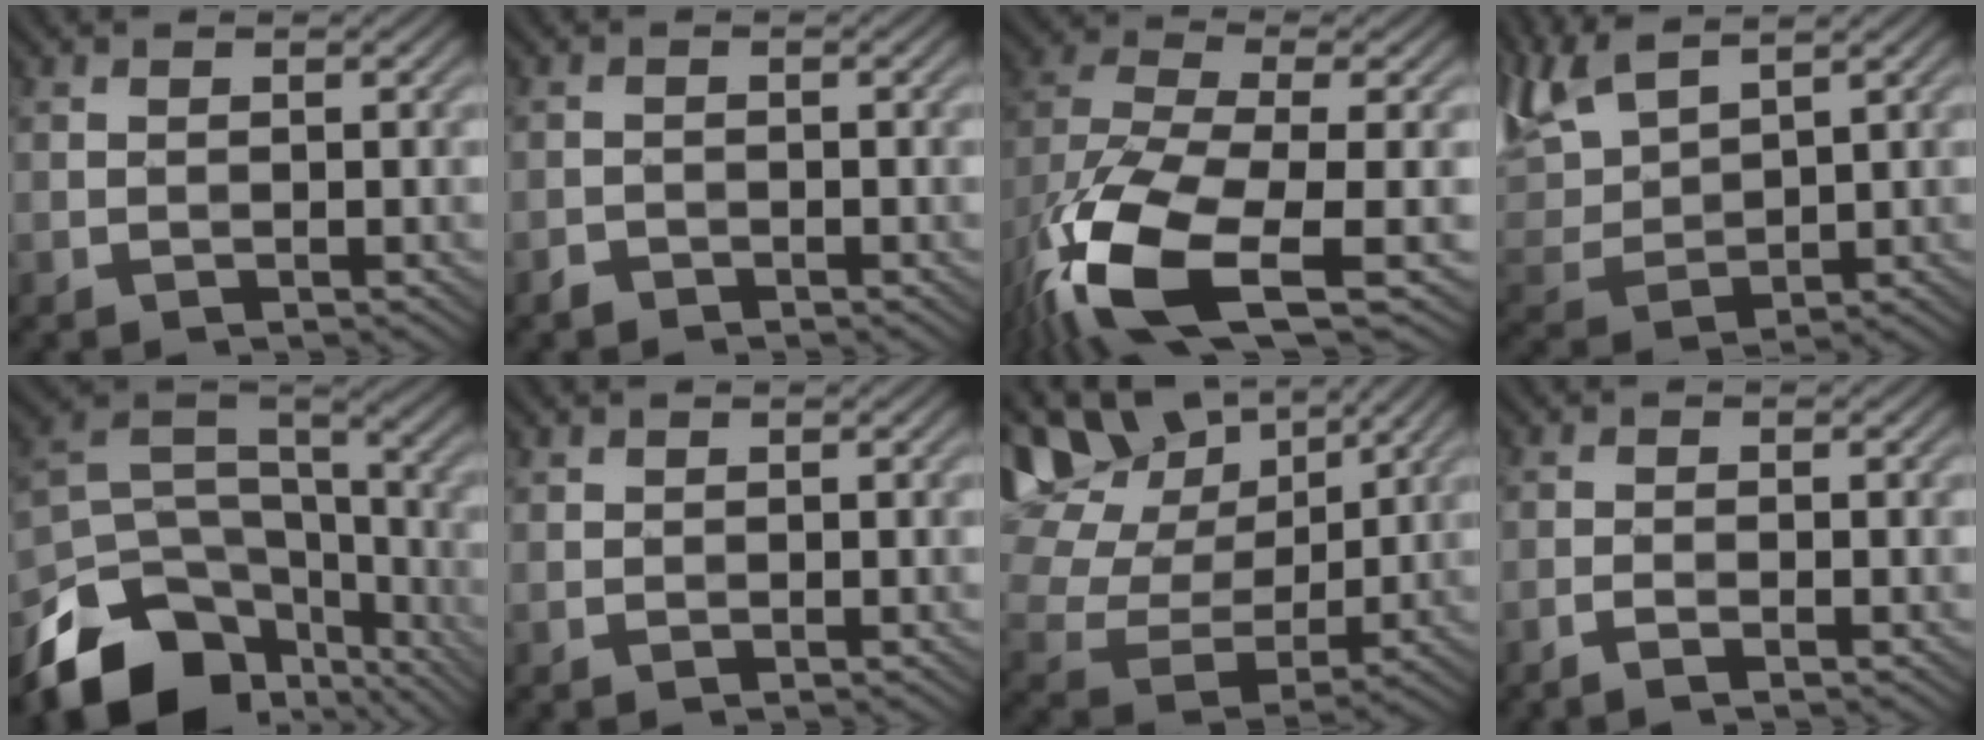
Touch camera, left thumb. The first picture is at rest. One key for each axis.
{"total": 0.9, "fx": -0.8, "fy": 0.4, "fz": 0.2, "tx": -0.005, "ty": 0.004, "tz": -0.015}
{"total": 14.8, "fx": -6.8, "fy": 5.8, "fz": 11.8, "tx": -0.284, "ty": -0.025, "tz": -0.122}
{"total": 8.3, "fx": 6.3, "fy": 2.6, "fz": 4.7, "tx": -0.134, "ty": 0.021, "tz": 0.134}
{"total": 13.4, "fx": -8.7, "fy": 7.7, "fz": 6.8, "tx": -0.158, "ty": -0.017, "tz": -0.150}
{"total": 0.8, "fx": 0.8, "fy": 0.2, "fz": 0.0, "tx": 0.000, "ty": 0.002, "tz": 0.019}
{"total": 15.1, "fx": 8.4, "fy": 8.9, "fz": 8.8, "tx": -0.206, "ty": 0.028, "tz": 0.141}
{"total": 1.1, "fx": -0.7, "fy": -0.3, "fz": 0.9, "tx": -0.021, "ty": 0.007, "tz": -0.013}